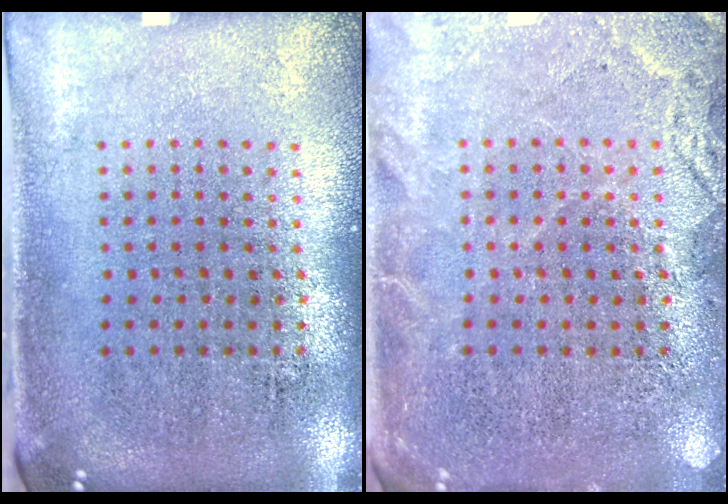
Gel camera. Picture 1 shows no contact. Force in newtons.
{"total": 3.5, "press": 3.4, "slide": 0.5}